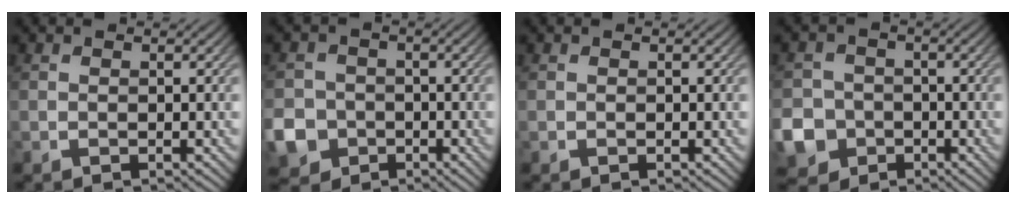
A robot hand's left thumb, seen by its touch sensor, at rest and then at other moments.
{"total": 8.2, "force": [-3.3, 7.2, 2.2], "torque": [-0.075, -0.034, -0.082]}
{"total": 0.0}
{"total": 10.0, "force": [-4.1, 8.8, 2.6], "torque": [-0.090, -0.045, -0.092]}